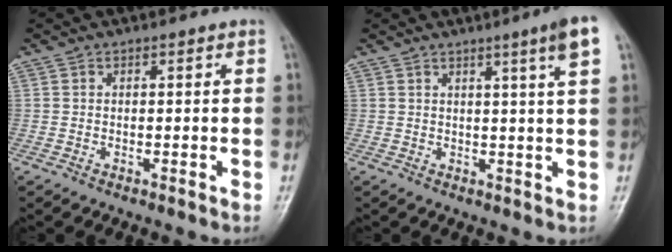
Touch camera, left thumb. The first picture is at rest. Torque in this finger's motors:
{"motor_torque": [1.19, 1.11, 0.58, -0.53, 0.00]}